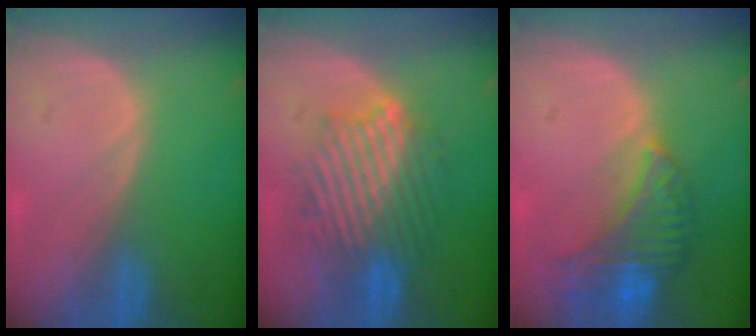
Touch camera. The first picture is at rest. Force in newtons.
{"total": 9.1, "press": 9.1, "slide": 0.6}
{"total": 8.1, "press": 7.3, "slide": 3.5}